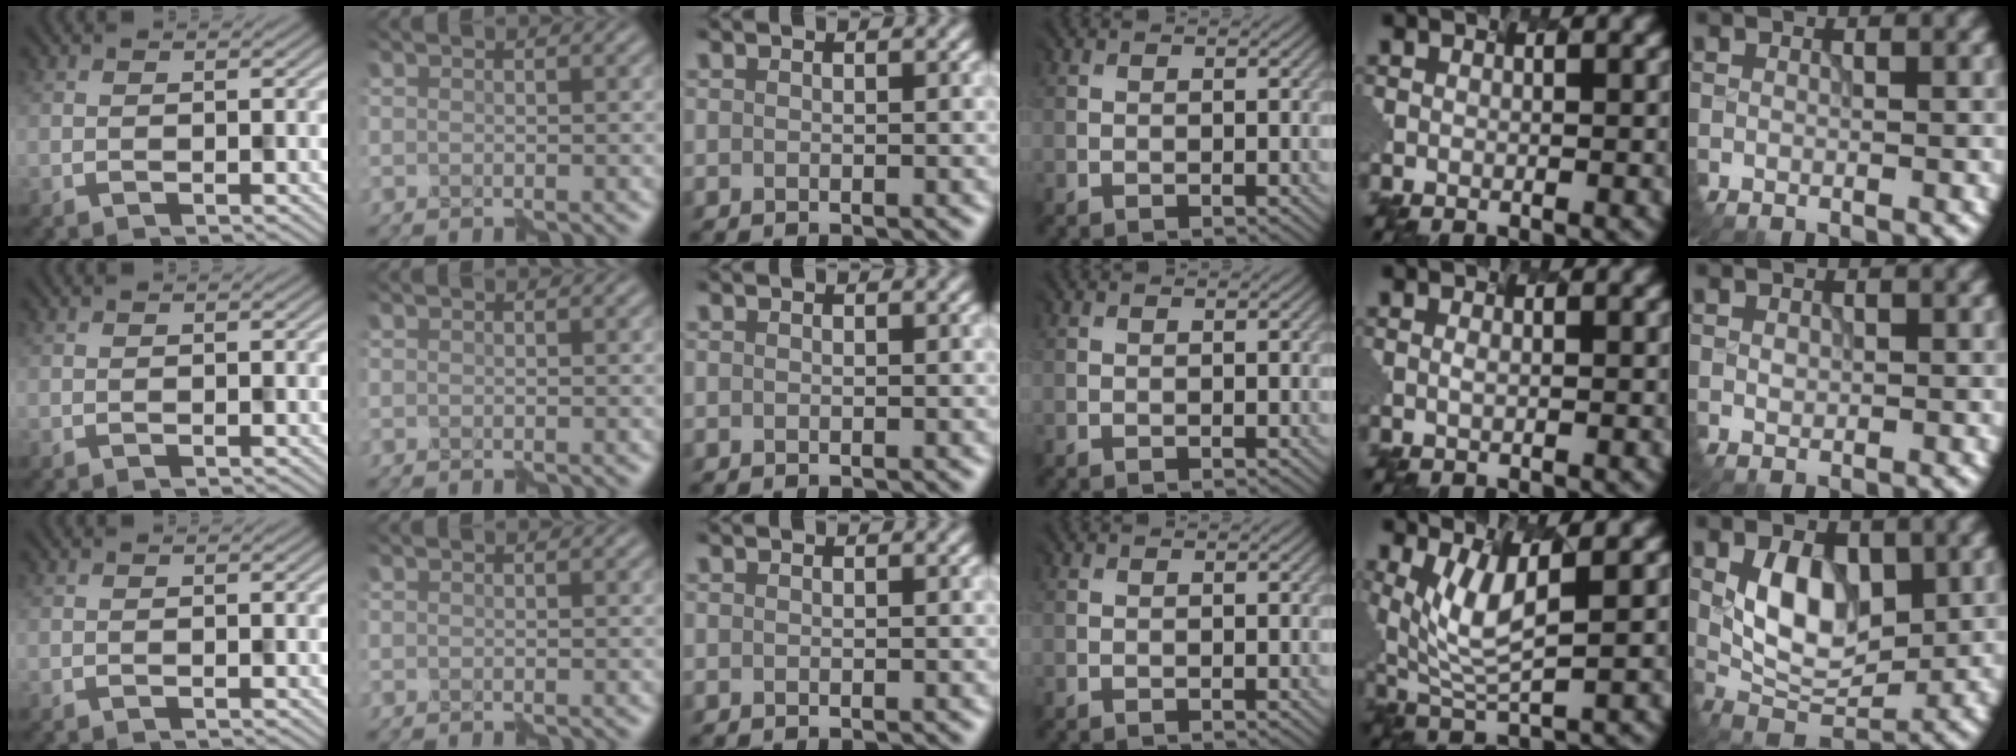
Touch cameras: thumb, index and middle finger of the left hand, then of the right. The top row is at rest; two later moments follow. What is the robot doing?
{"motion": "assemble", "object": "hinged jar"}